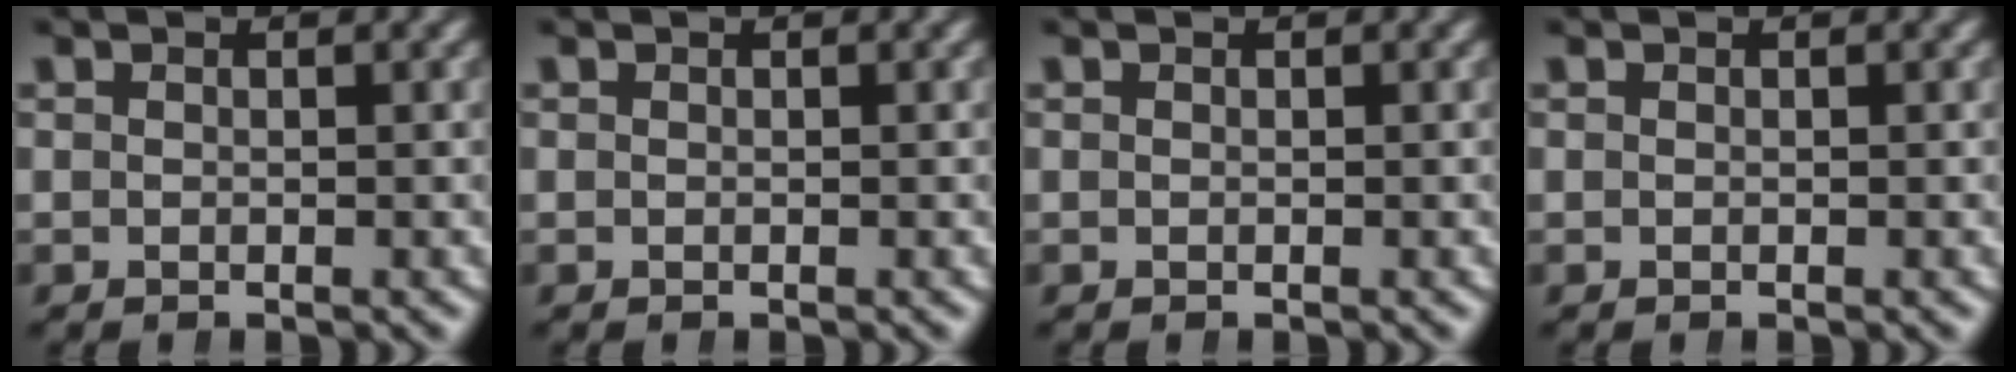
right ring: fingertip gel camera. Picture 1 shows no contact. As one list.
[{"total": 0.0}, {"total": 0.0}, {"total": 0.0}]